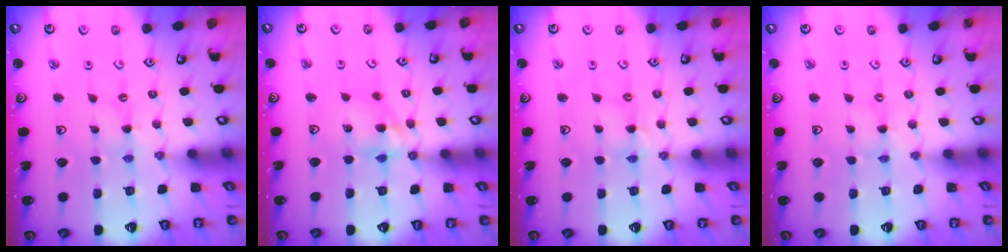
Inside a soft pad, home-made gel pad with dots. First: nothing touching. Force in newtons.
{"total": 10.7, "press": 10.6, "slide": 1.6}
{"total": 2.8, "press": 2.8, "slide": 0.3}
{"total": 0.5, "press": 0.5, "slide": 0.1}